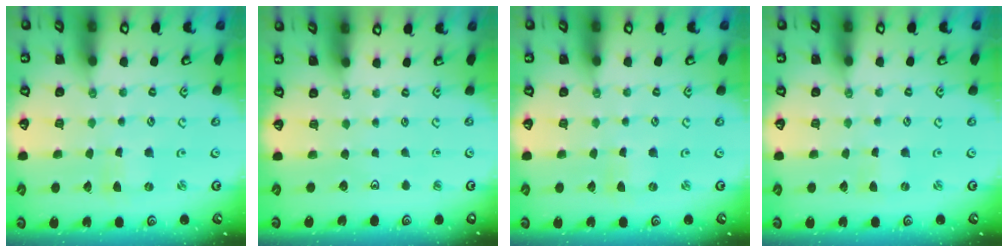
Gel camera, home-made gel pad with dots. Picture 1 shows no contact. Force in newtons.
{"total": 0.0}
{"total": 0.6, "press": 0.6, "slide": 0.1}
{"total": 0.0}